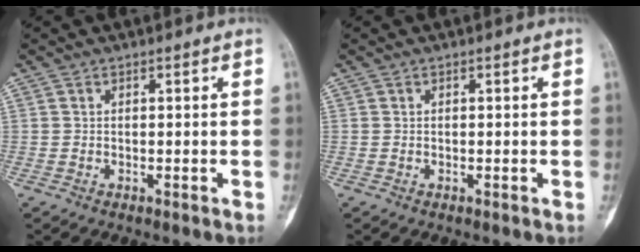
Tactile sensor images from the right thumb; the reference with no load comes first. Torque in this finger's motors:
{"motor_torque": [0.70, 0.59, 0.14, 0.06, 0.04]}